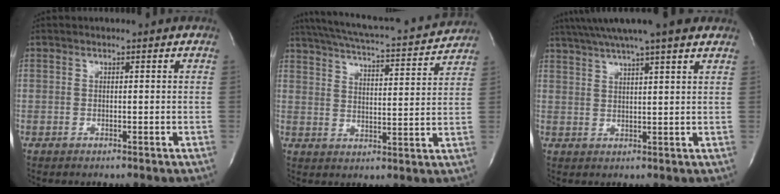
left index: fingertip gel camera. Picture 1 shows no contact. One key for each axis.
{"total": 17.5, "fx": 15.9, "fy": 1.8, "fz": 7.0, "tx": -0.122, "ty": 0.000, "tz": 0.221}
{"total": 13.6, "fx": 10.9, "fy": 0.8, "fz": 8.1, "tx": -0.141, "ty": 0.033, "tz": 0.154}